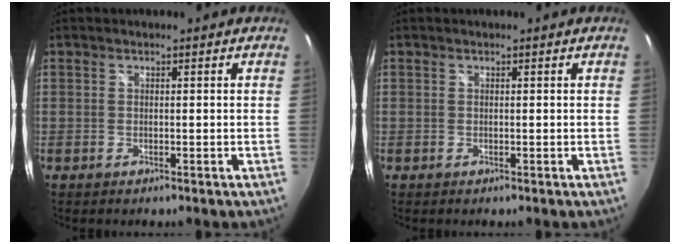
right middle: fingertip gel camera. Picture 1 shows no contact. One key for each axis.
{"total": 0.0}